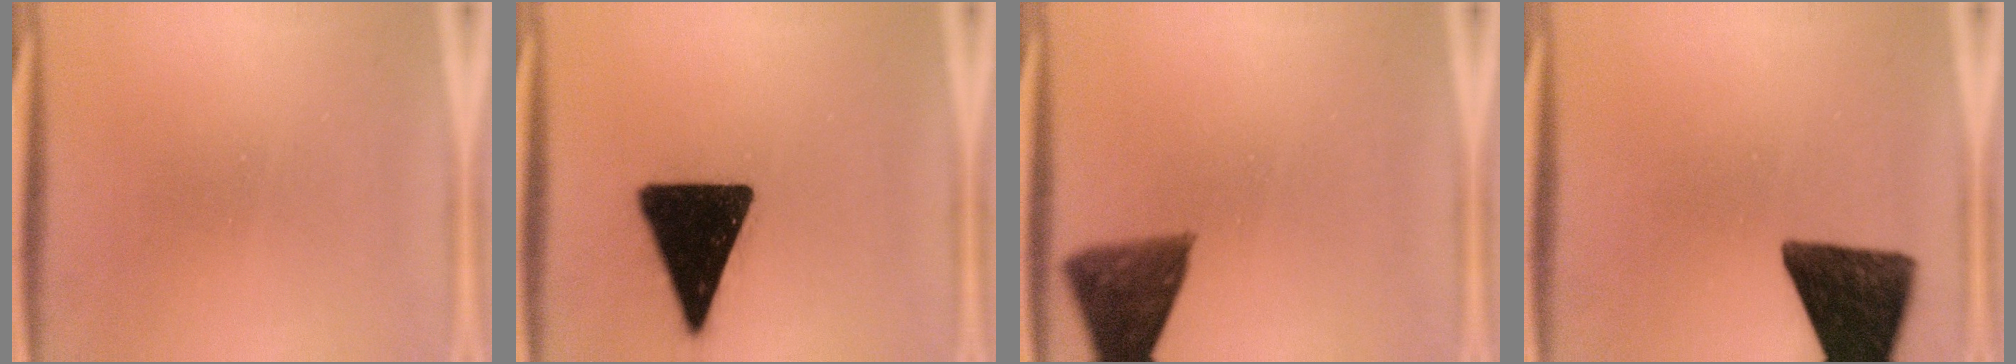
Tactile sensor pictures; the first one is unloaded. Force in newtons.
{"total": 18.8}
{"total": 7.6}
{"total": 14.4}